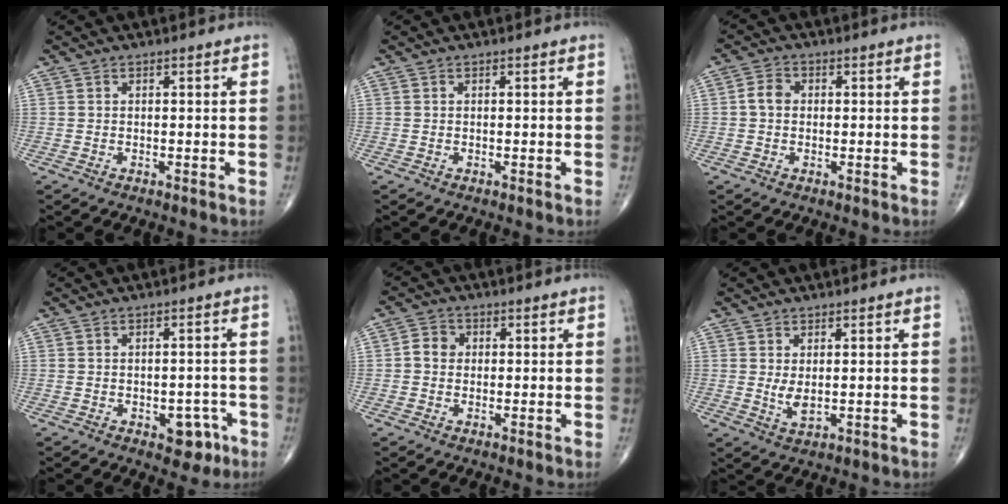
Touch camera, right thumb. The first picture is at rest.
{"total": 0.0}
{"total": 3.1, "force": [0.0, 2.4, 1.9], "torque": [-0.032, 0.009, -0.006]}
{"total": 5.1, "force": [-2.3, 3.2, 3.3], "torque": [-0.012, 0.017, -0.023]}
{"total": 3.2, "force": [0.1, 2.8, 1.5], "torque": [-0.015, 0.008, -0.006]}
{"total": 2.9, "force": [0.4, 1.2, 2.6], "torque": [-0.048, -0.011, 0.014]}